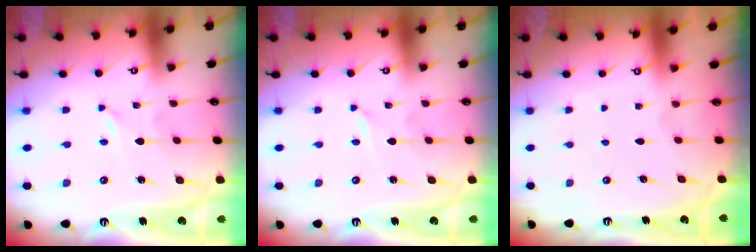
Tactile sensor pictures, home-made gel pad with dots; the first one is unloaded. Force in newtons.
{"total": 0.0}
{"total": 0.0}